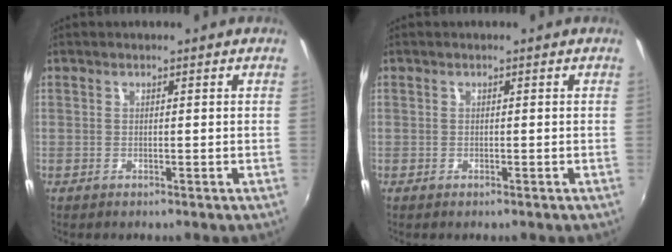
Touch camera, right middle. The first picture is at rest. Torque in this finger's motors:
{"motor_torque": [-1.62, -0.50, 0.05, 0.01]}